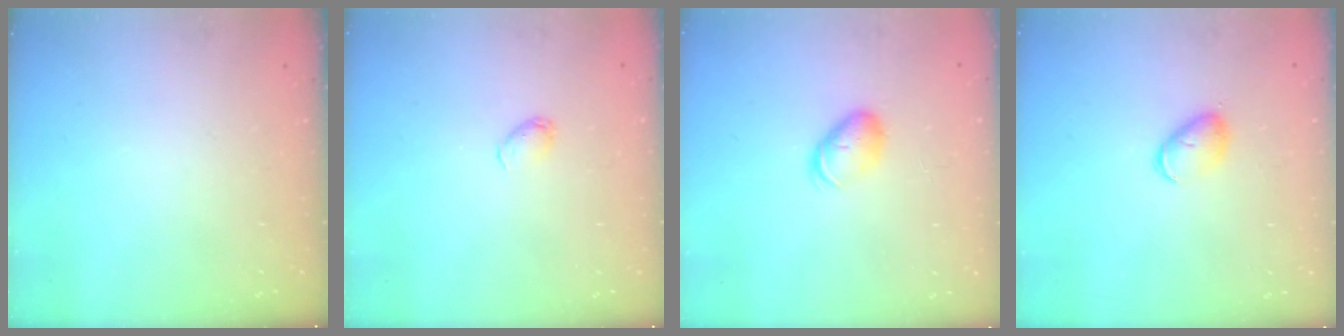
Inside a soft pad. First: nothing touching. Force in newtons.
{"total": 2.7, "press": 2.7, "slide": 0.5}
{"total": 7.3, "press": 7.2, "slide": 0.7}
{"total": 4.6, "press": 4.5, "slide": 0.8}